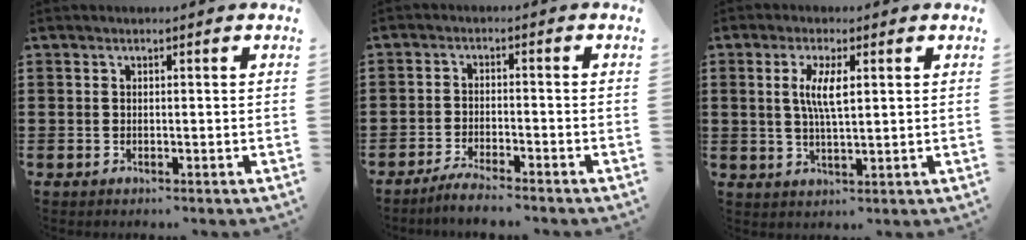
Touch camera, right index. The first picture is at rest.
{"total": 3.2, "force": [-3.0, -0.2, 0.8], "torque": [-0.017, 0.001, -0.061]}
{"total": 5.0, "force": [1.1, 1.2, 4.8], "torque": [-0.096, 0.003, 0.017]}